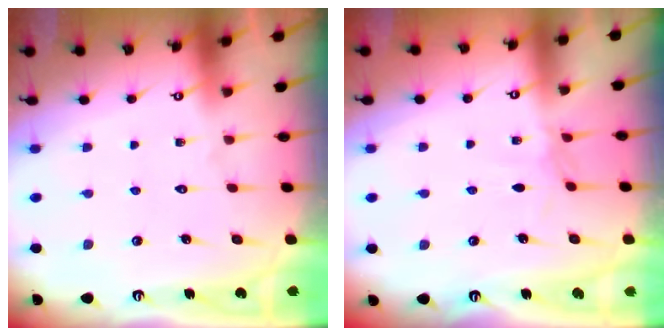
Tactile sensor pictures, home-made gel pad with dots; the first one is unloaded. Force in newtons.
{"total": 2.3, "press": 2.2, "slide": 0.4}